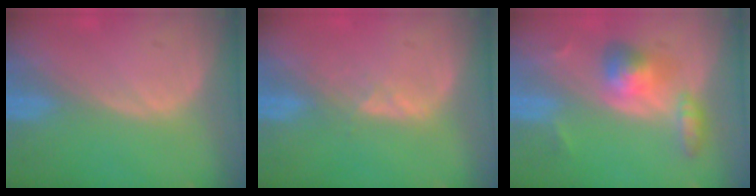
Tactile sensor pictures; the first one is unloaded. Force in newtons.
{"total": 1.6, "press": 1.6, "slide": 0.3}
{"total": 5.7, "press": 5.5, "slide": 1.5}